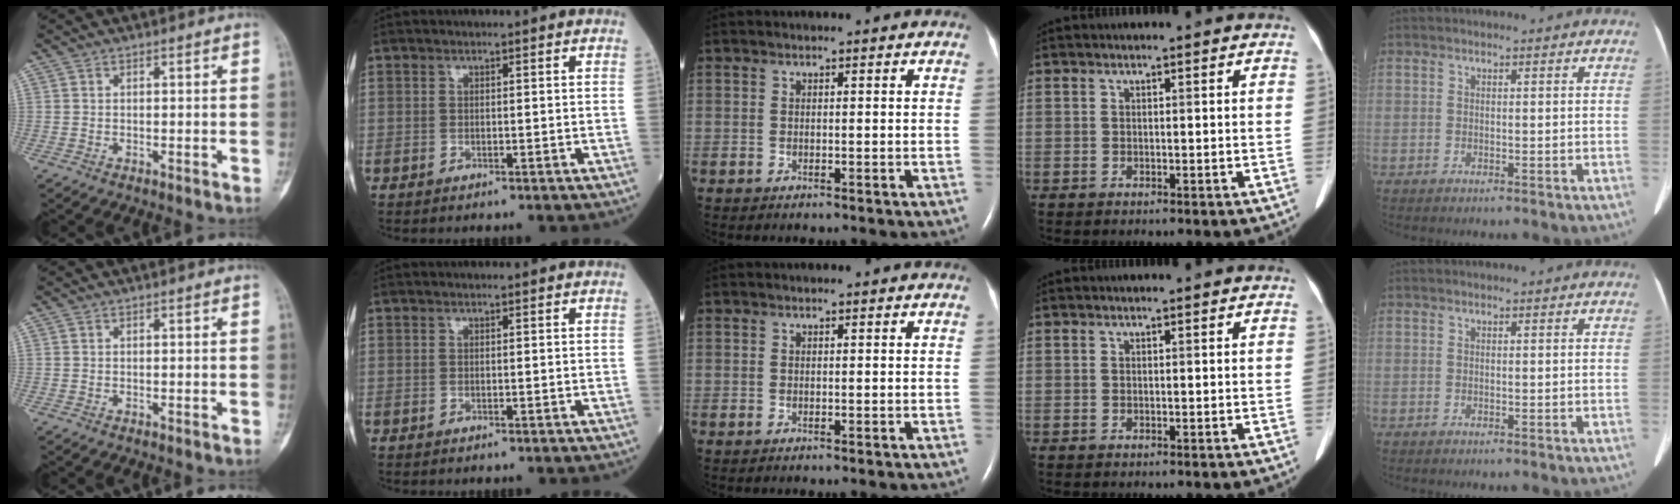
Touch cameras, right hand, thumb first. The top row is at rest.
{}